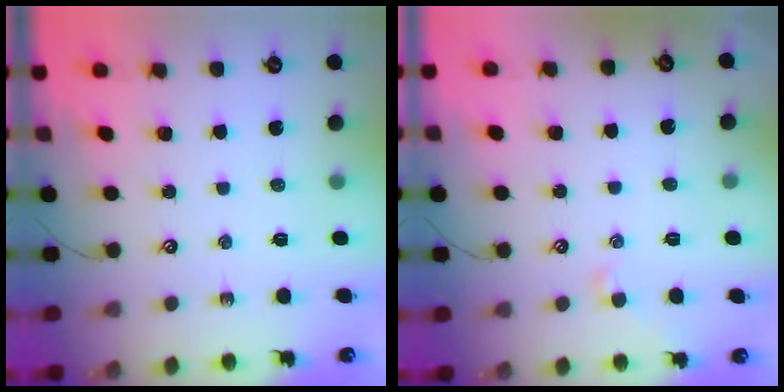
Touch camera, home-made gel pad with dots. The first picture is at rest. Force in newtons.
{"total": 0.0}